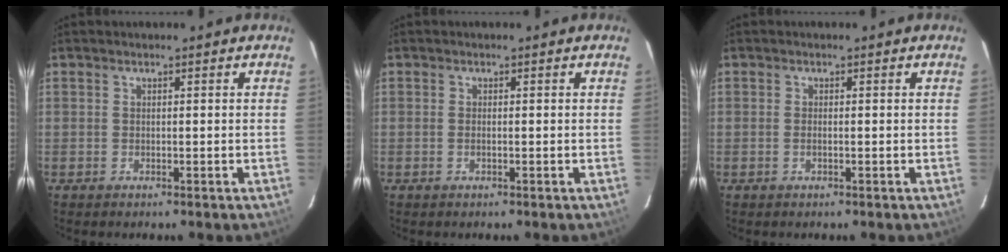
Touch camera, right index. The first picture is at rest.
{"total": 0.8, "force": [-0.2, 0.1, 0.8], "torque": [-0.017, 0.001, -0.004]}
{"total": 0.9, "force": [-0.2, 0.1, 0.9], "torque": [-0.019, 0.001, -0.006]}